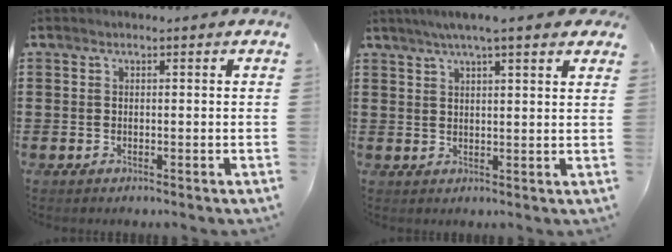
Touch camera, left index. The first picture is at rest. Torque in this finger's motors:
{"motor_torque": [2.14, 0.00, 1.05, 0.21]}